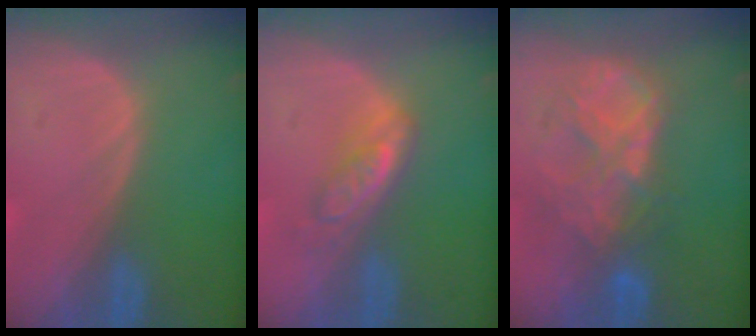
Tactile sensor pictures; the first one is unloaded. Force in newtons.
{"total": 4.9, "press": 4.6, "slide": 1.8}
{"total": 9.2, "press": 7.8, "slide": 4.9}